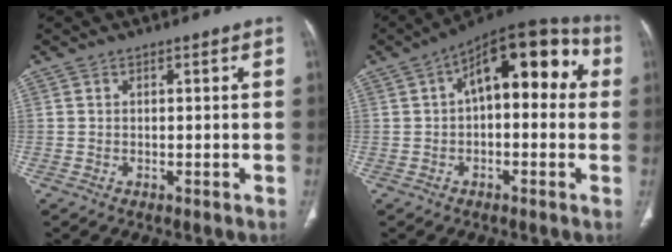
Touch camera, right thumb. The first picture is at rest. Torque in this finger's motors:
{"motor_torque": [1.38, 3.09, 1.25, 0.01, 0.15]}